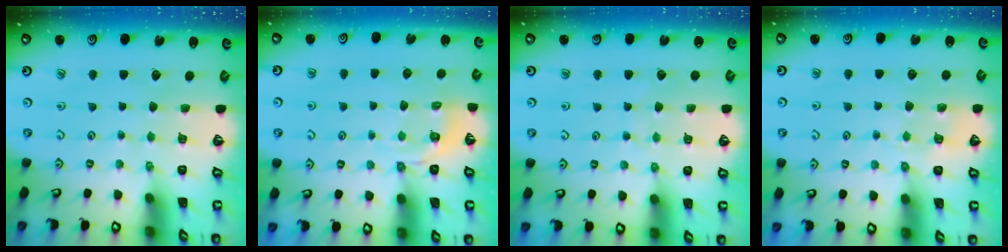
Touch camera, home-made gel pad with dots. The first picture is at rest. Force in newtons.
{"total": 4.3, "press": 3.9, "slide": 1.7}
{"total": 4.0, "press": 3.9, "slide": 0.5}
{"total": 5.6, "press": 5.5, "slide": 0.9}